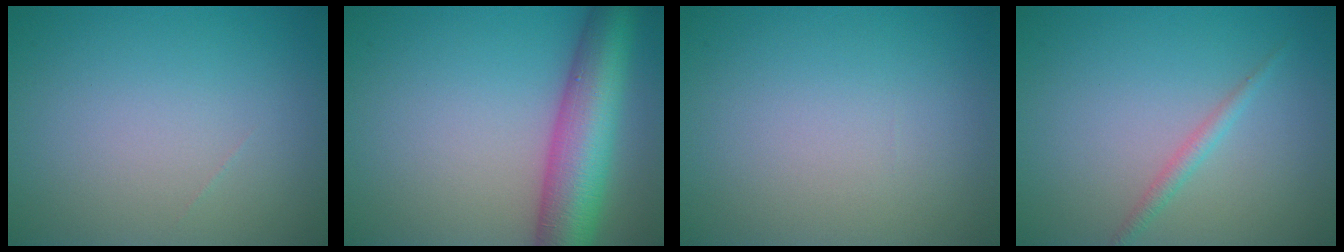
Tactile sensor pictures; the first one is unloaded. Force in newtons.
{"total": 9.2, "press": 9.2, "slide": 0.4}
{"total": 0.0}
{"total": 1.3, "press": 1.3, "slide": 0.0}